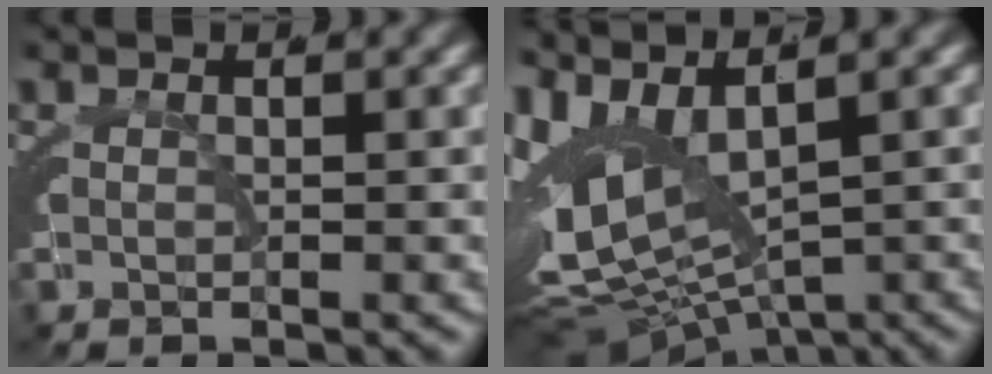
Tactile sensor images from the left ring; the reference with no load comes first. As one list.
[{"total": 13.5, "force": [-0.9, 9.7, 9.3], "torque": [-0.205, -0.040, 0.002]}]